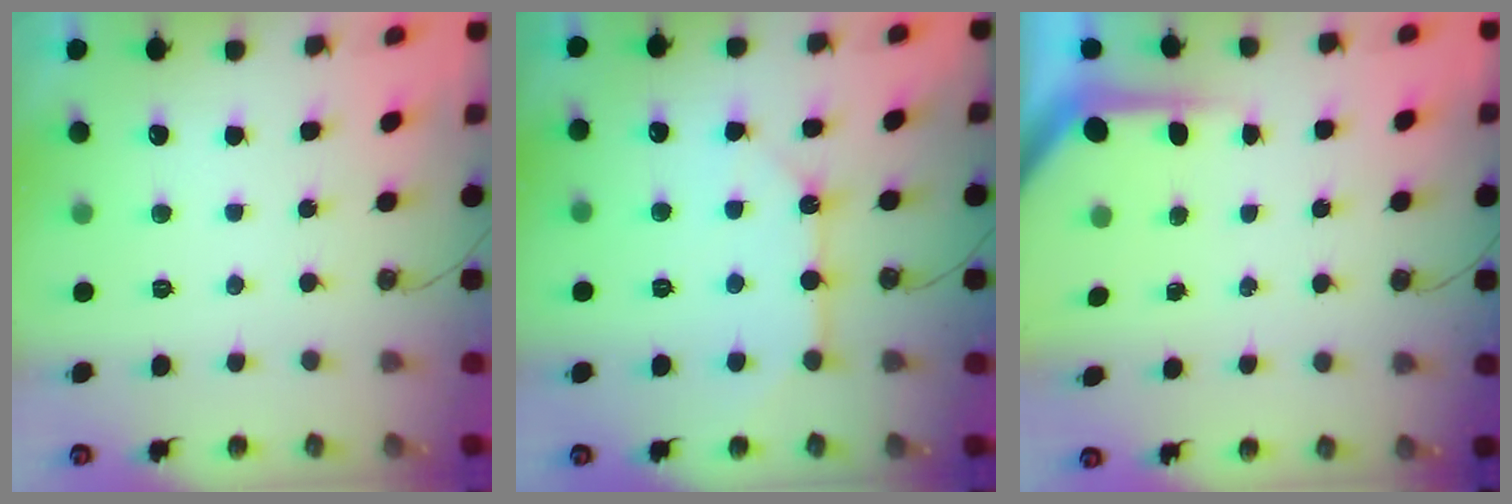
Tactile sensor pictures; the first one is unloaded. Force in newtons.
{"total": 10.6, "press": 10.6, "slide": 0.9}
{"total": 3.9, "press": 3.9, "slide": 0.3}